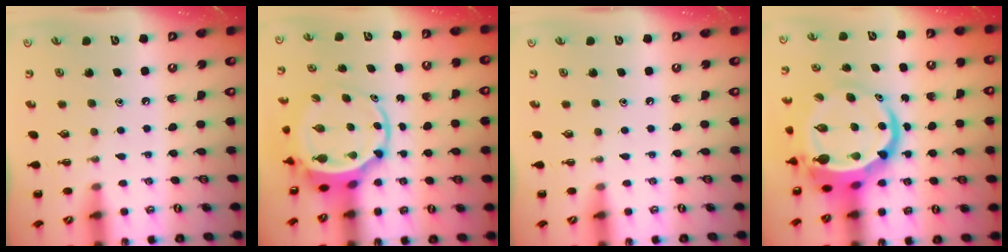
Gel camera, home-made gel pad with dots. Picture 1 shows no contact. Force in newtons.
{"total": 5.4, "press": 5.3, "slide": 1.3}
{"total": 0.0}
{"total": 13.3, "press": 12.9, "slide": 3.2}